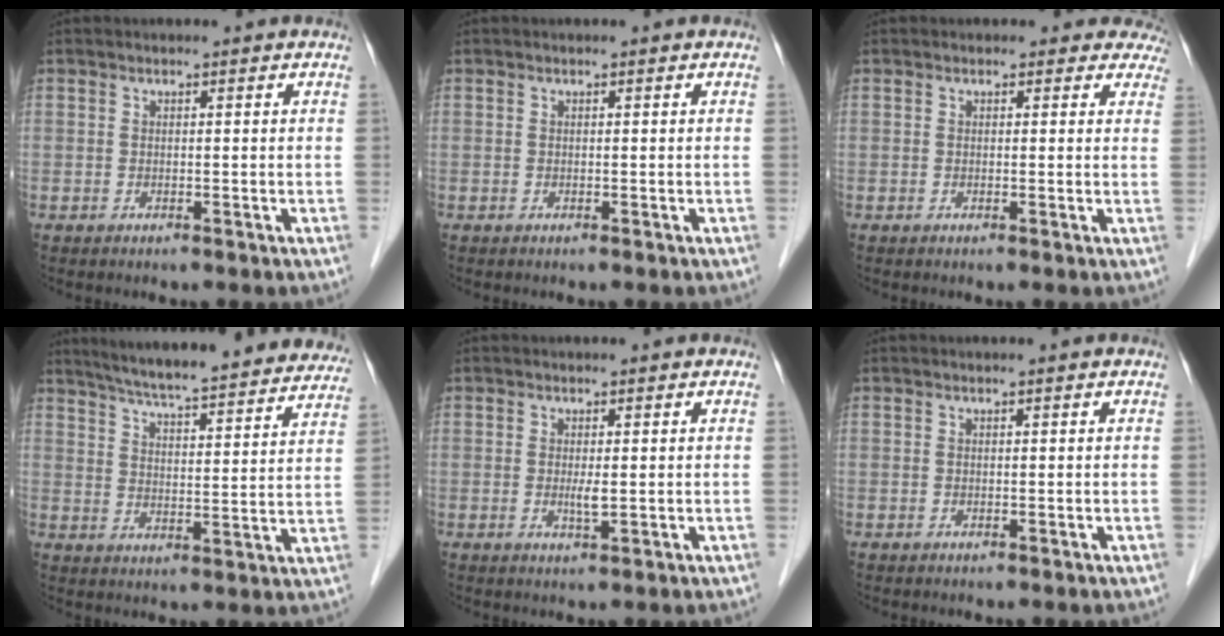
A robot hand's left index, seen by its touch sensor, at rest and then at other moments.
{"total": 0.0}
{"total": 4.2, "force": [3.5, 2.2, 0.0], "torque": [0.030, -0.013, 0.008]}
{"total": 28.0, "force": [25.2, 3.2, 11.8], "torque": [-0.179, -0.035, 0.314]}
{"total": 1.8, "force": [-0.1, 0.2, 1.8], "torque": [-0.037, -0.009, -0.001]}
{"total": 0.0}